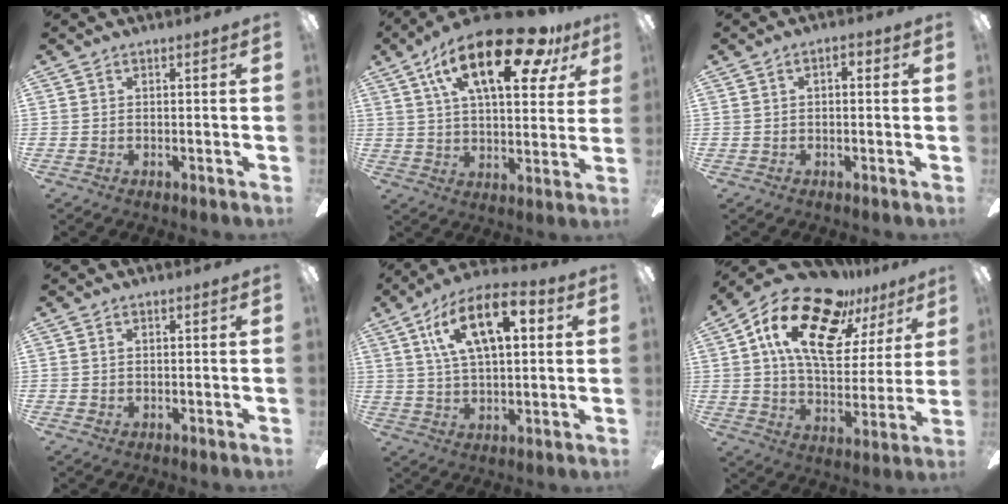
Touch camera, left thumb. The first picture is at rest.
{"total": 23.3, "force": [12.1, 9.5, 17.5], "torque": [-0.274, -0.040, 0.194]}
{"total": 2.3, "force": [0.2, 1.3, 1.9], "torque": [-0.029, 0.006, 0.001]}
{"total": 1.2, "force": [-0.1, 0.8, 1.0], "torque": [-0.018, 0.006, -0.003]}
{"total": 16.7, "force": [7.0, 8.0, 12.9], "torque": [-0.211, 0.001, 0.120]}
{"total": 21.7, "force": [12.6, 10.4, 14.2], "torque": [-0.254, -0.059, 0.217]}